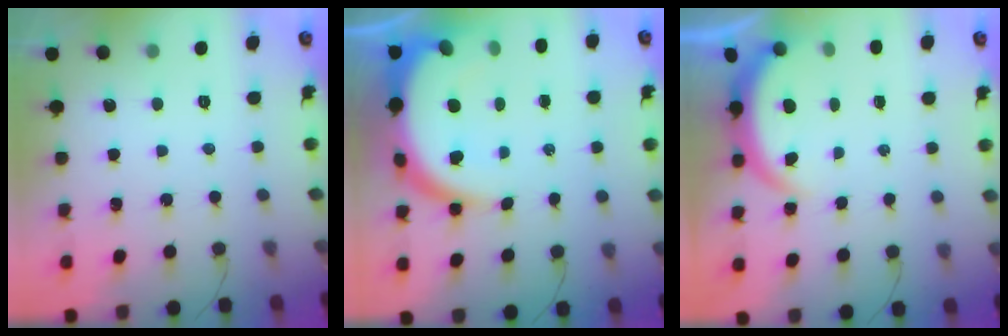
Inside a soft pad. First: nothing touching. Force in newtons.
{"total": 14.9, "press": 14.8, "slide": 1.6}
{"total": 3.8, "press": 3.8, "slide": 0.3}